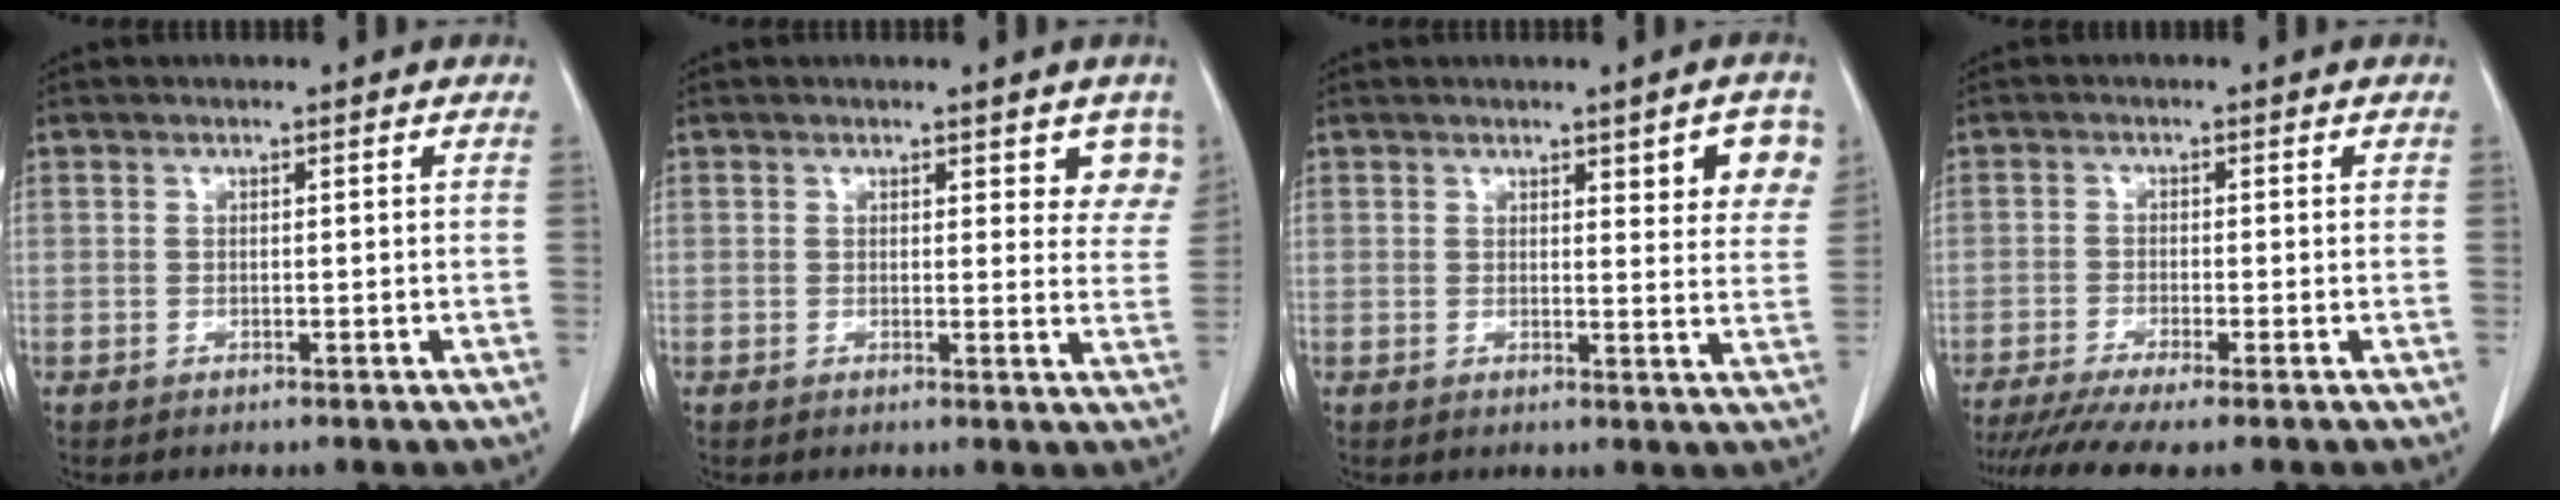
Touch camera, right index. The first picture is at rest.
{"total": 5.1, "force": [3.7, 2.1, 2.8], "torque": [-0.010, -0.012, 0.028]}
{"total": 6.4, "force": [3.2, 1.5, 5.4], "torque": [-0.055, -0.004, 0.034]}
{"total": 7.3, "force": [-5.9, -0.5, 4.3], "torque": [-0.066, -0.015, -0.096]}